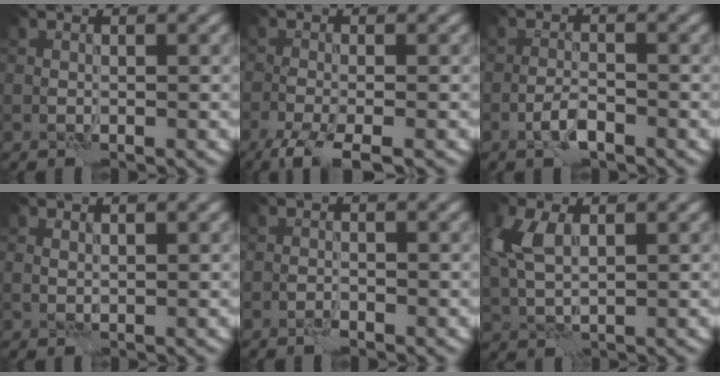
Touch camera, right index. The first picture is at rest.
{"total": 4.1, "force": [-2.9, 0.8, 2.8], "torque": [-0.047, -0.007, -0.062]}
{"total": 1.9, "force": [-1.2, 0.5, 1.4], "torque": [-0.030, 0.002, -0.026]}
{"total": 0.7, "force": [0.7, 0.0, 0.0], "torque": [-0.002, -0.001, 0.013]}
{"total": 0.6, "force": [-0.5, 0.2, 0.3], "torque": [-0.007, 0.000, -0.012]}
{"total": 4.2, "force": [1.5, 2.2, 3.3], "torque": [-0.084, 0.007, 0.030]}